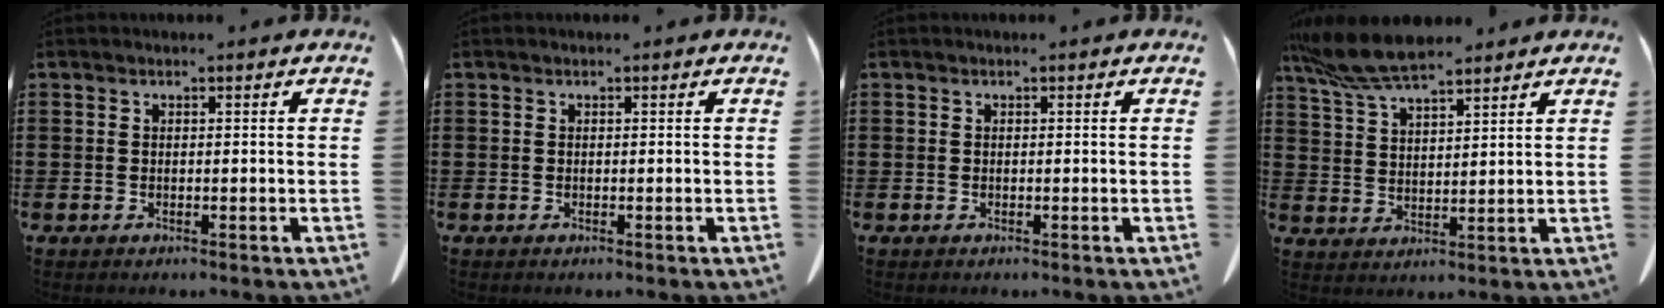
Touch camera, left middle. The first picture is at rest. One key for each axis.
{"total": 0.0}
{"total": 0.0}
{"total": 8.5, "fx": 7.1, "fy": 1.8, "fz": 4.3, "tx": -0.105, "ty": -0.013, "tz": 0.131}